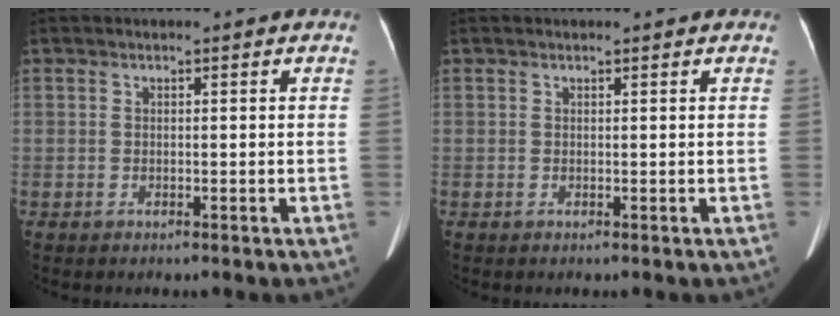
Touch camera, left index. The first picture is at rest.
{"total": 0.9, "force": [0.8, 0.1, 0.4], "torque": [-0.007, -0.002, 0.011]}